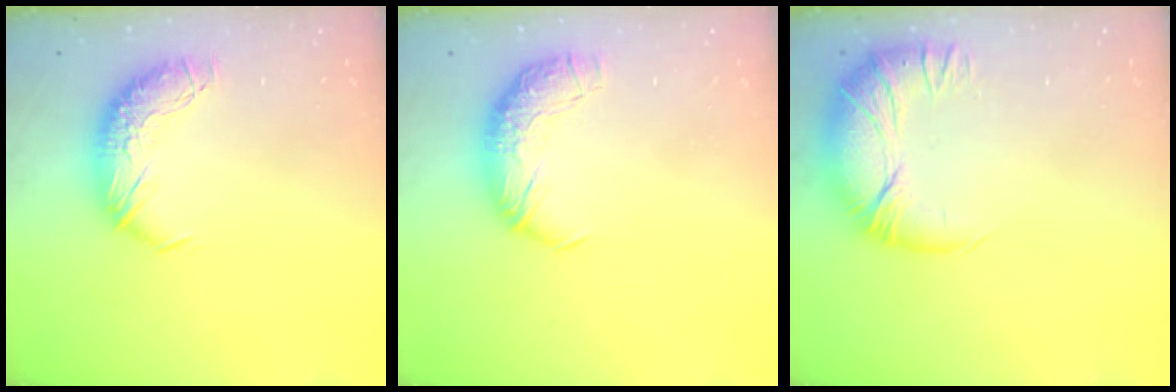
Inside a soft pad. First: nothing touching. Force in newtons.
{"total": 2.3, "press": 1.0, "slide": 2.1}
{"total": 3.0, "press": 0.5, "slide": 3.0}